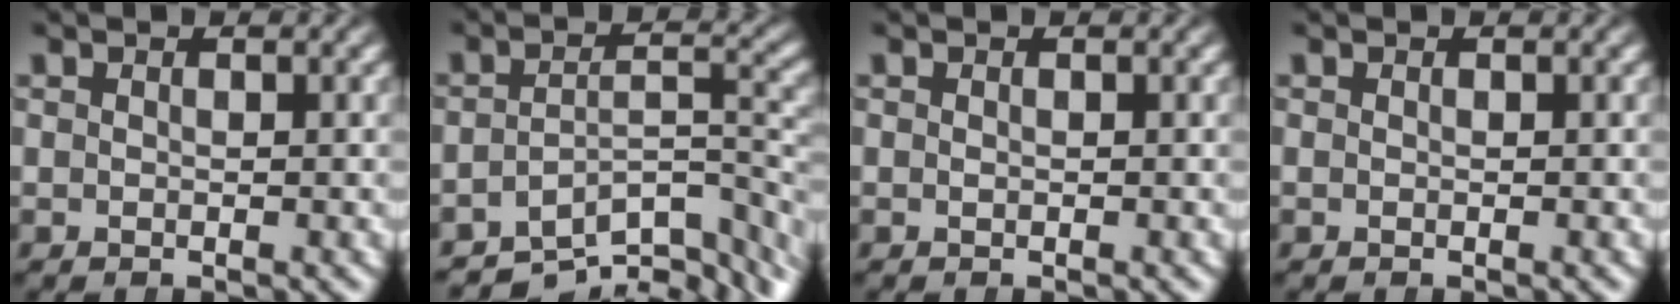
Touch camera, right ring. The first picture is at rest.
{"total": 8.9, "force": [-5.5, 4.4, 5.4], "torque": [-0.053, -0.026, -0.080]}
{"total": 0.0}
{"total": 0.0}